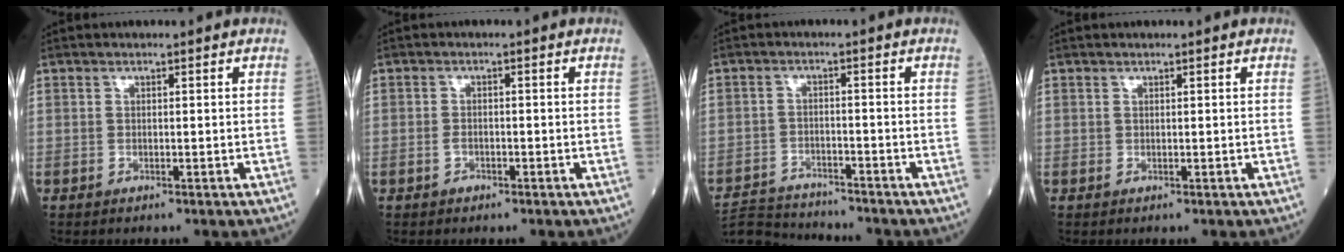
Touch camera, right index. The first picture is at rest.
{"total": 1.4, "force": [-0.9, 0.9, 0.7], "torque": [-0.012, 0.003, -0.013]}
{"total": 8.5, "force": [-8.4, 0.4, 1.0], "torque": [-0.022, -0.001, -0.145]}
{"total": 0.5, "force": [0.1, -0.5, 0.0], "torque": [-0.003, -0.002, 0.001]}